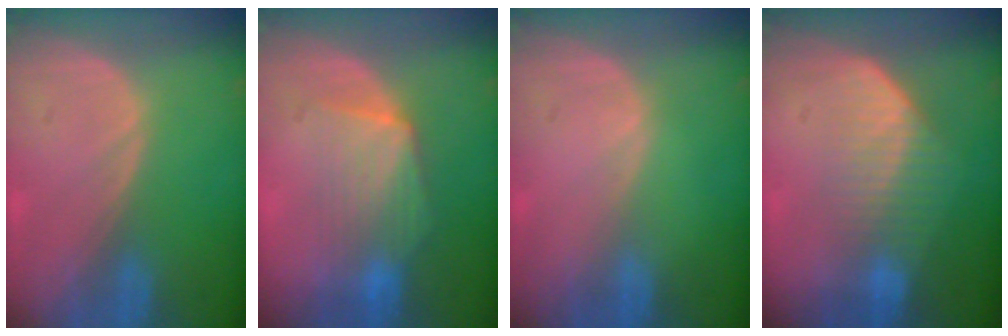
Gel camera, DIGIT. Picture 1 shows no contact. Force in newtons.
{"total": 7.3, "press": 7.0, "slide": 2.1}
{"total": 0.0}
{"total": 7.2, "press": 6.1, "slide": 3.8}